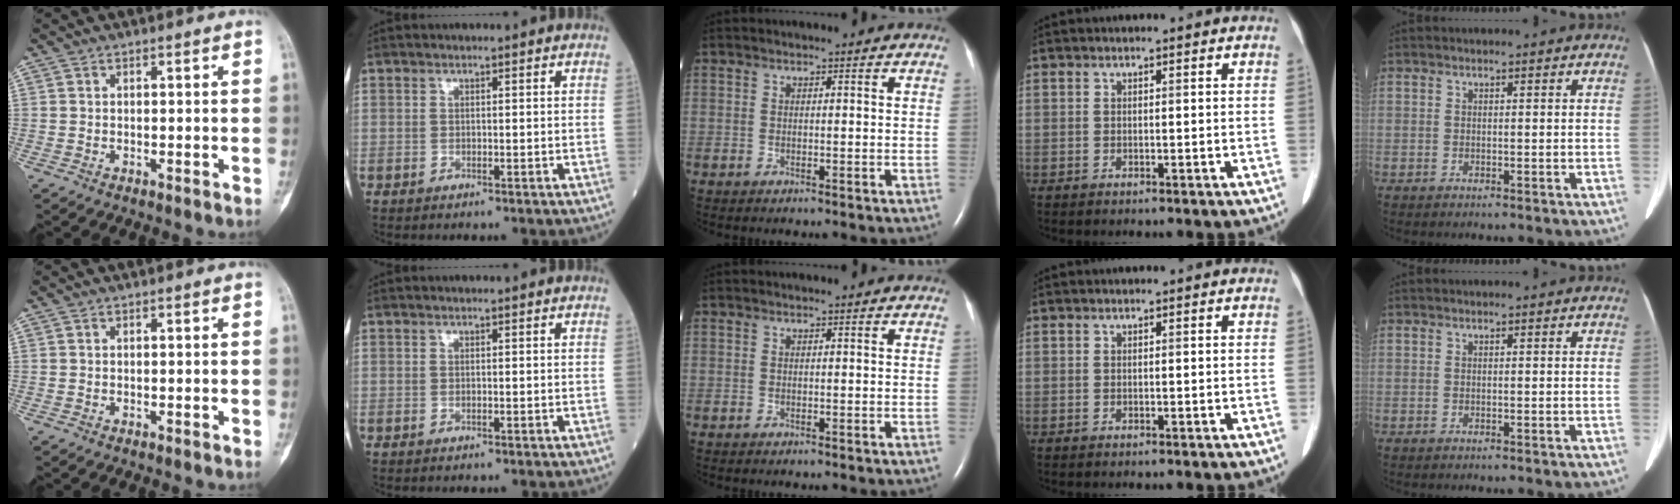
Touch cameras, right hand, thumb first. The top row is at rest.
{}